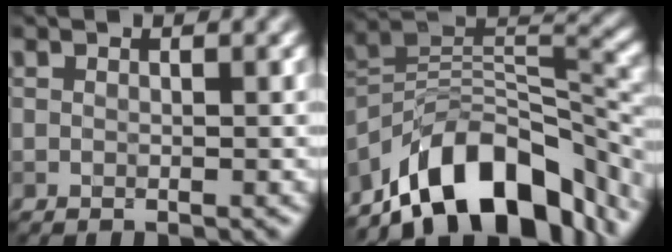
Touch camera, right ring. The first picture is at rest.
{"total": 12.7, "force": [-8.5, 5.4, 7.9], "torque": [-0.124, 0.022, -0.155]}